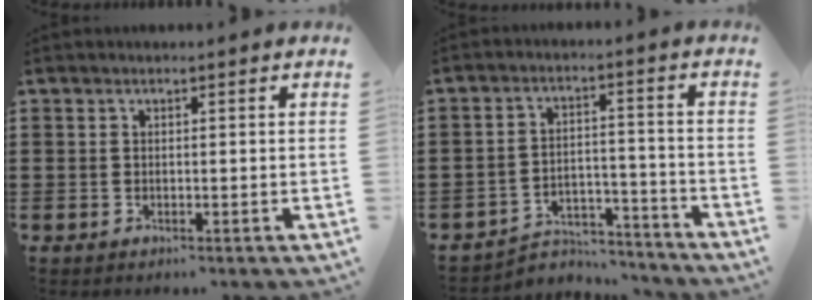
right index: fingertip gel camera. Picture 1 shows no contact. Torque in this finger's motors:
{"motor_torque": [-1.09, 0.24, -0.86, -0.21]}